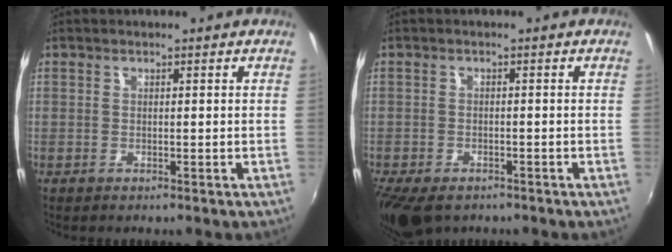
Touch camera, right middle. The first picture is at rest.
{"total": 8.3, "force": [-6.0, 3.9, 4.2], "torque": [-0.105, -0.031, -0.102]}